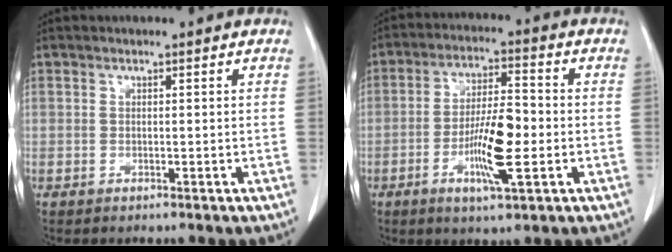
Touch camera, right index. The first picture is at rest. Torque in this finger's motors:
{"motor_torque": [0.39, -0.16, 0.36, 0.11]}